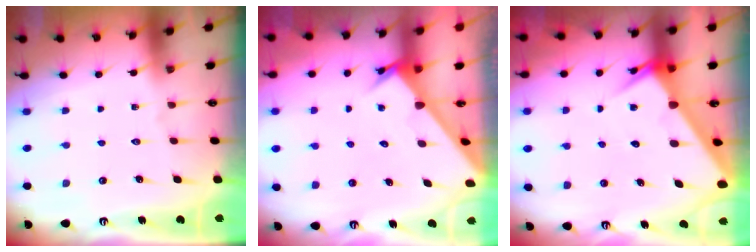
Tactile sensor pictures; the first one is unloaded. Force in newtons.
{"total": 2.8, "press": 2.8, "slide": 0.1}
{"total": 4.7, "press": 4.7, "slide": 0.5}